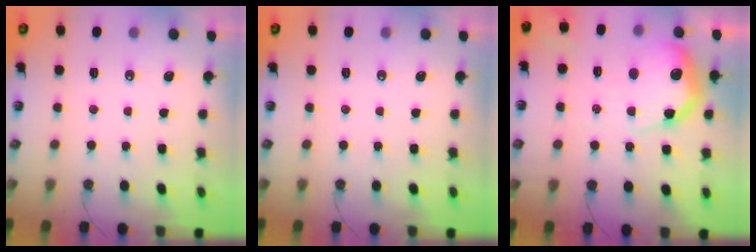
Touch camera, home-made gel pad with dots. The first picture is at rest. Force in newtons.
{"total": 0.0}
{"total": 21.2, "press": 21.2, "slide": 1.7}